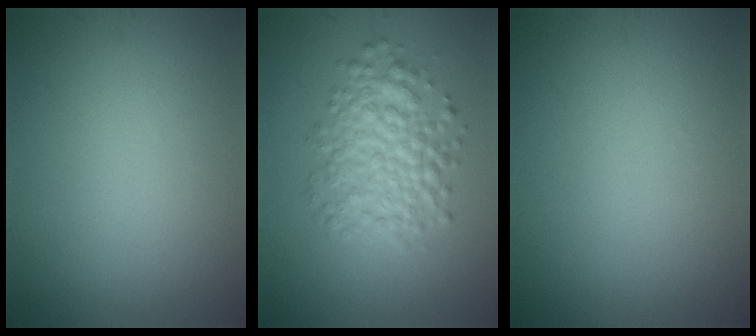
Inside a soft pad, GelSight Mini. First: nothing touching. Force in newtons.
{"total": 5.0, "press": 5.0, "slide": 0.1}
{"total": 0.0}